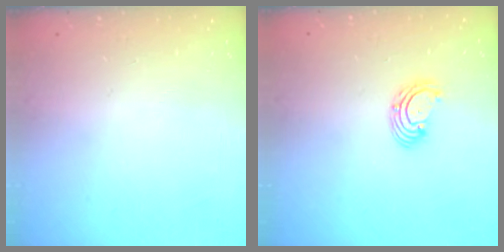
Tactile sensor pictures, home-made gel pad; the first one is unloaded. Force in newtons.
{"total": 2.9, "press": 2.9, "slide": 0.1}